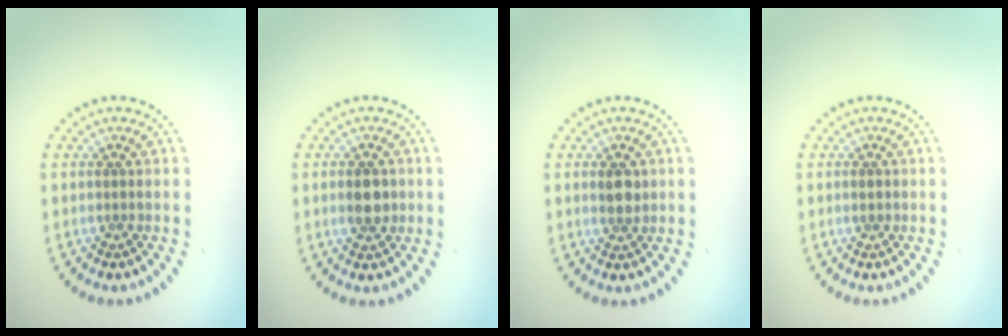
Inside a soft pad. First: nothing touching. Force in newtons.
{"total": 3.1, "press": 3.1, "slide": 0.1}
{"total": 1.9, "press": 1.8, "slide": 0.6}
{"total": 0.8, "press": 0.8, "slide": 0.1}